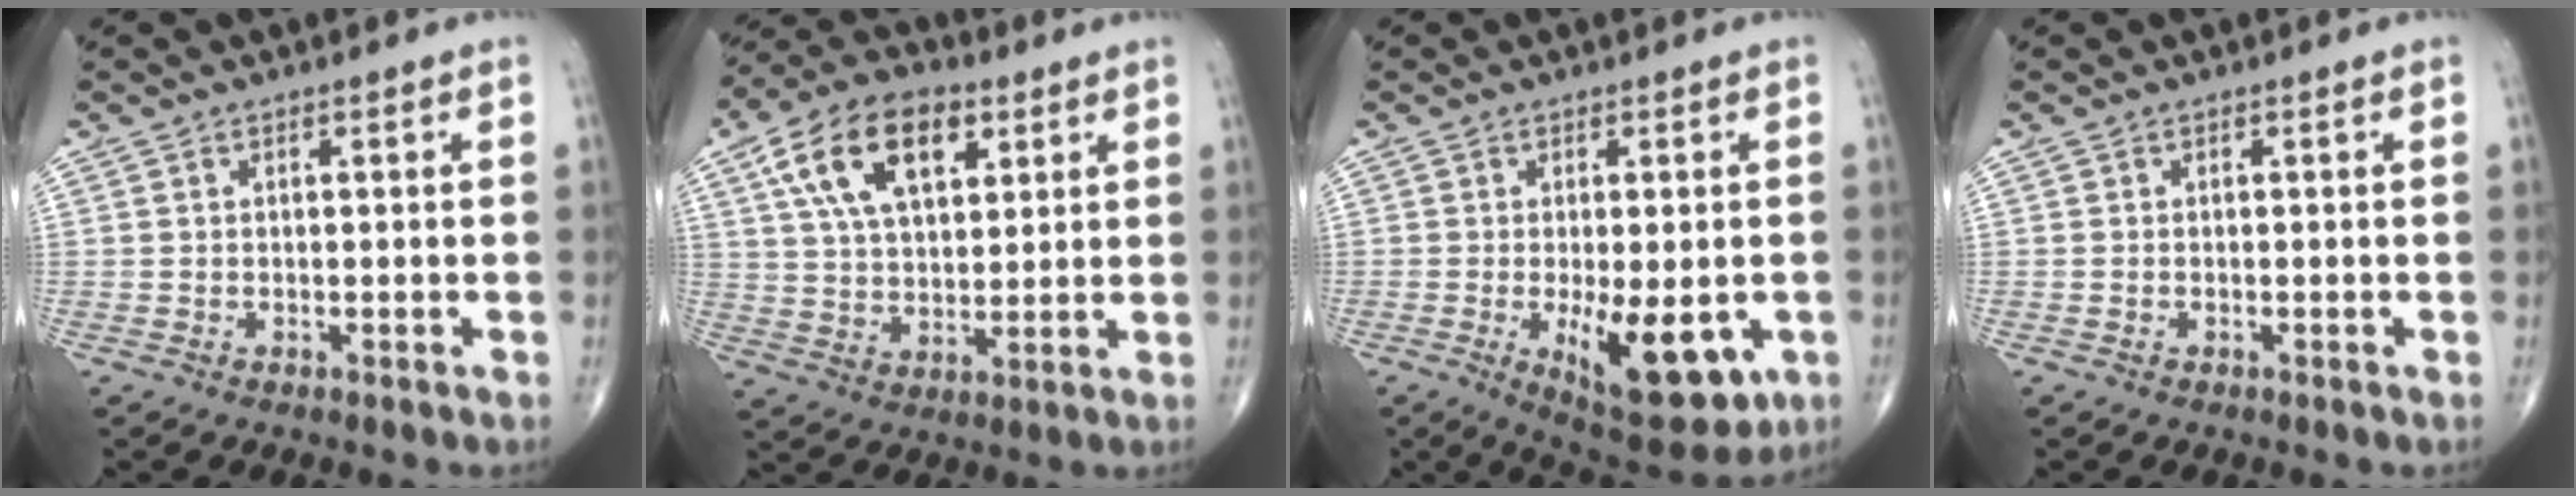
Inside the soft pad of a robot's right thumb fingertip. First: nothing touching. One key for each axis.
{"total": 15.8, "fx": 6.6, "fy": 8.9, "fz": 11.3, "tx": -0.173, "ty": -0.006, "tz": 0.115}
{"total": 13.8, "fx": -3.7, "fy": 5.7, "fz": 12.0, "tx": -0.155, "ty": -0.020, "tz": -0.038}
{"total": 0.0}